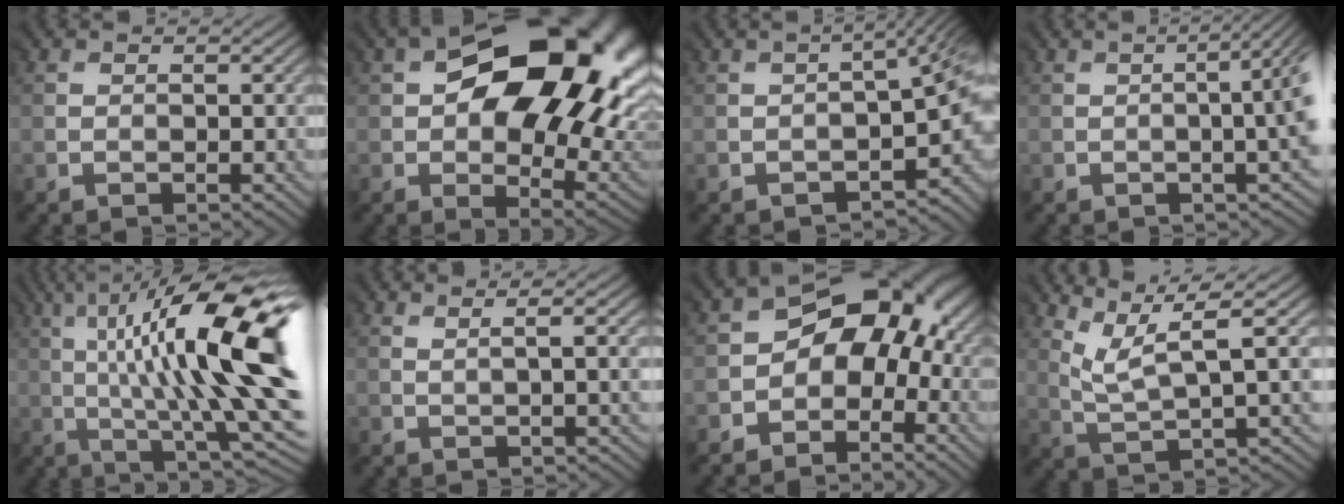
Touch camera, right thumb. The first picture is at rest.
{"total": 19.8, "force": [6.0, 12.3, 14.3], "torque": [-0.218, -0.007, 0.129]}
{"total": 8.2, "force": [-3.7, 3.2, 6.6], "torque": [-0.084, -0.032, -0.041]}
{"total": 7.1, "force": [-0.4, 1.9, 6.8], "torque": [-0.055, 0.005, -0.019]}
{"total": 17.8, "force": [3.6, 4.7, 16.8], "torque": [-0.269, 0.040, 0.076]}
{"total": 2.4, "force": [1.3, 0.2, 2.1], "torque": [-0.014, 0.015, 0.008]}
{"total": 9.5, "force": [-1.4, 7.0, 6.2], "torque": [-0.070, 0.009, -0.041]}
{"total": 5.8, "force": [3.5, 0.6, 4.5], "torque": [-0.099, 0.006, 0.075]}